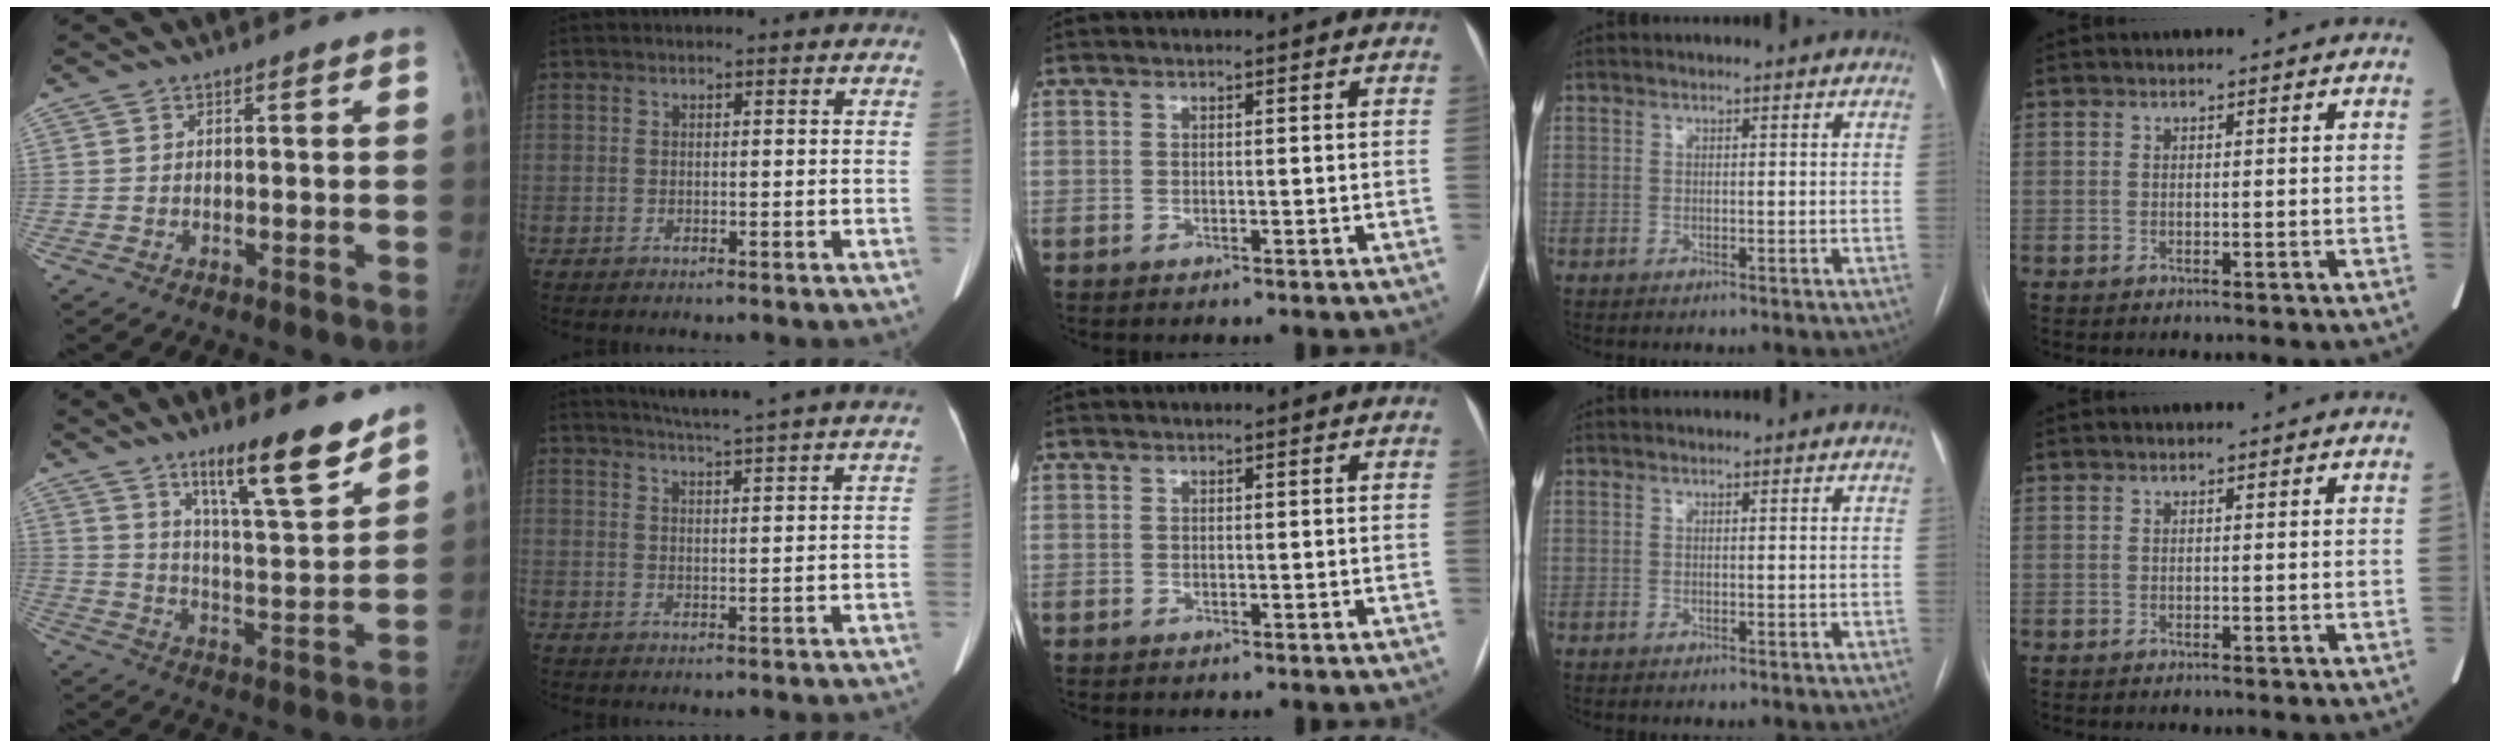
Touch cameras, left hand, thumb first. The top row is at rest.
{"thumb": {"total": 15.6, "force": [10.9, 2.7, 10.8], "torque": [-0.148, -0.076, 0.182]}, "index": {"total": 9.9, "force": [9.0, -1.3, 4.0], "torque": [-0.063, 0.003, 0.109]}}